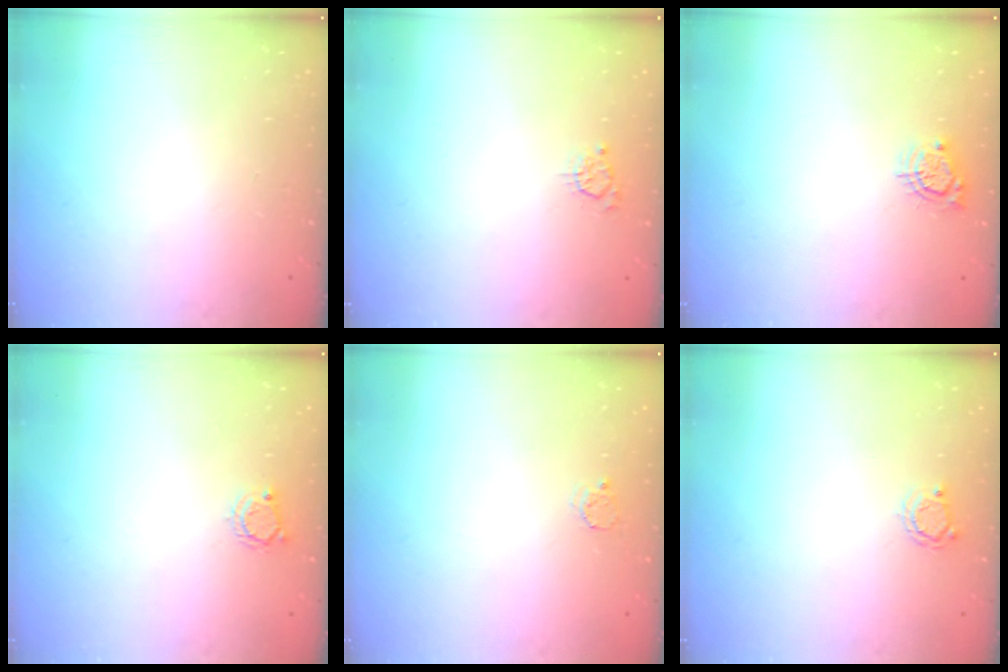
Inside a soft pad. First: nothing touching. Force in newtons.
{"total": 2.5, "press": 2.5, "slide": 0.3}
{"total": 5.2, "press": 5.1, "slide": 0.5}
{"total": 3.7, "press": 3.6, "slide": 0.4}
{"total": 2.5, "press": 2.5, "slide": 0.3}
{"total": 3.1, "press": 3.0, "slide": 0.5}